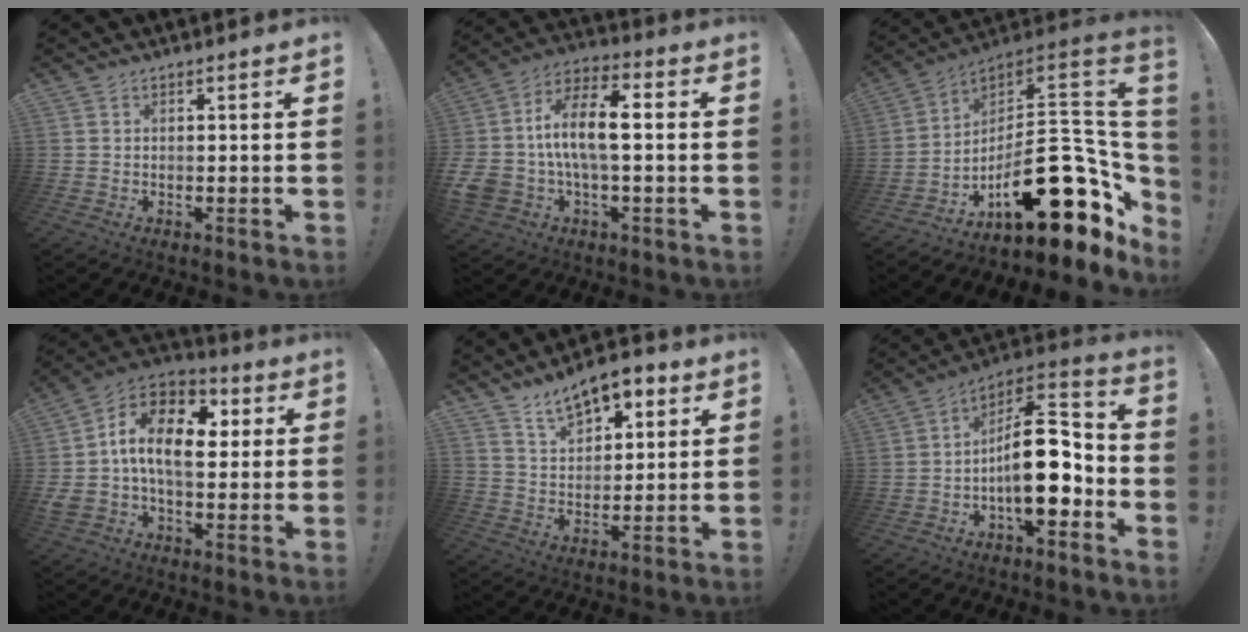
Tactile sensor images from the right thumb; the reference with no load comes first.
{"total": 15.1, "force": [-0.2, 8.5, 12.5], "torque": [-0.237, 0.016, 0.000]}
{"total": 27.1, "force": [-8.4, 12.5, 22.5], "torque": [-0.324, 0.035, -0.116]}
{"total": 17.6, "force": [1.9, 10.7, 13.9], "torque": [-0.240, 0.012, 0.034]}
{"total": 11.0, "force": [7.7, 5.8, 5.4], "torque": [-0.085, -0.039, 0.144]}
{"total": 18.6, "force": [-2.8, 8.4, 16.3], "torque": [-0.258, 0.016, -0.039]}